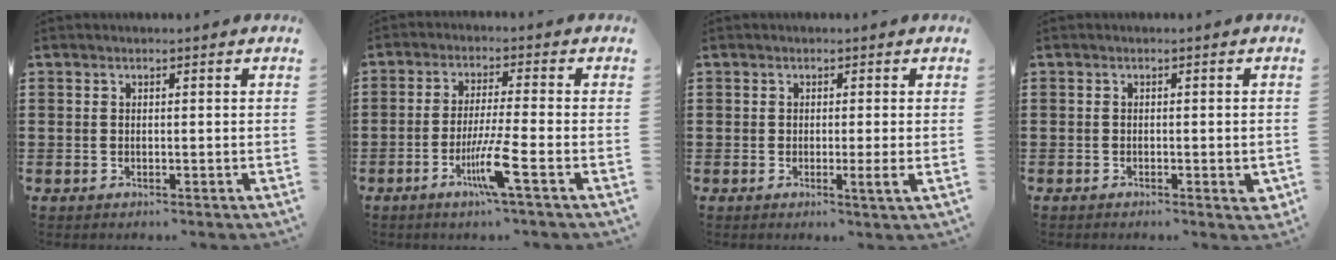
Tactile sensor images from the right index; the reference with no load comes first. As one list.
[{"total": 6.9, "force": [-3.1, -0.2, 6.2], "torque": [-0.121, -0.017, -0.057]}, {"total": 2.2, "force": [-0.4, 0.0, 2.2], "torque": [-0.039, -0.008, -0.007]}, {"total": 1.5, "force": [-0.9, 0.3, 1.1], "torque": [-0.020, -0.003, -0.016]}]